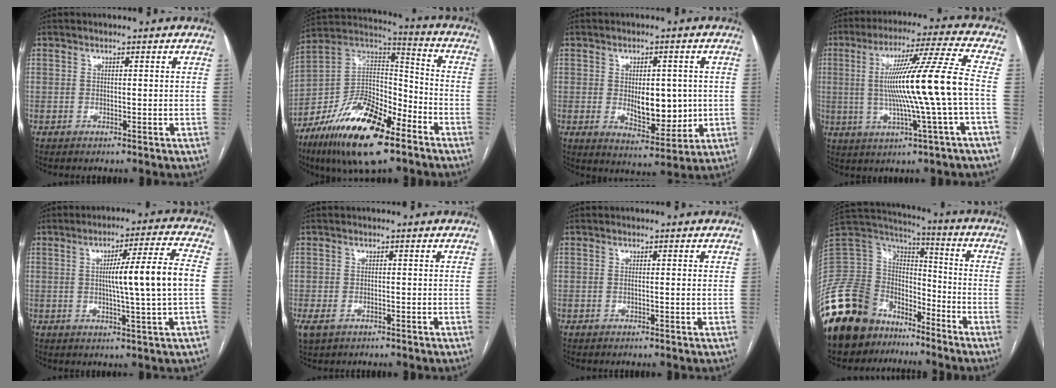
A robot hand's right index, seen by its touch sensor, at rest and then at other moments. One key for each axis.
{"total": 20.9, "fx": -13.0, "fy": 7.0, "fz": 14.7, "tx": -0.285, "ty": 0.008, "tz": -0.232}
{"total": 8.2, "fx": 0.0, "fy": 4.0, "fz": 7.1, "tx": -0.105, "ty": -0.007, "tz": 0.012}
{"total": 15.0, "fx": -0.8, "fy": -1.8, "fz": 14.9, "tx": -0.263, "ty": 0.007, "tz": -0.013}
{"total": 11.0, "fx": 0.2, "fy": -1.1, "fz": 11.0, "tx": -0.172, "ty": 0.006, "tz": 0.006}
{"total": 3.5, "fx": -1.7, "fy": 2.3, "fz": 2.0, "tx": -0.047, "ty": -0.006, "tz": -0.022}
{"total": 1.1, "fx": 0.1, "fy": 0.2, "fz": 1.1, "tx": -0.021, "ty": -0.001, "tz": 0.002}
{"total": 22.8, "fx": -15.4, "fy": 13.6, "fz": 9.9, "tx": -0.234, "ty": 0.047, "tz": -0.271}